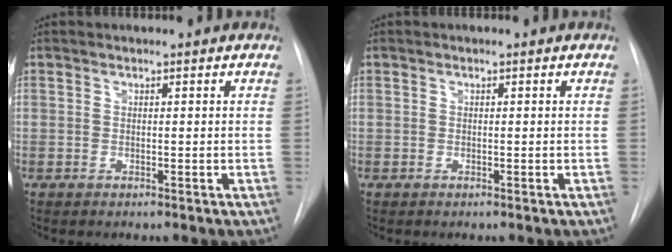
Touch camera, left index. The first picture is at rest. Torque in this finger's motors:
{"motor_torque": [-0.02, 0.00, 0.00, 0.00]}